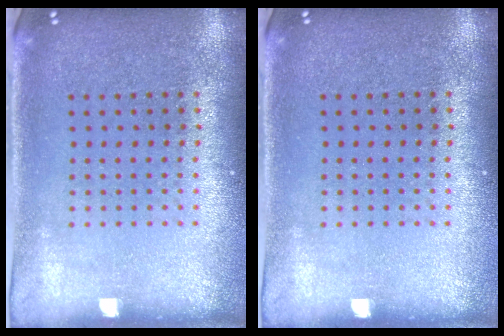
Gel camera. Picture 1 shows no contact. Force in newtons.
{"total": 0.0}